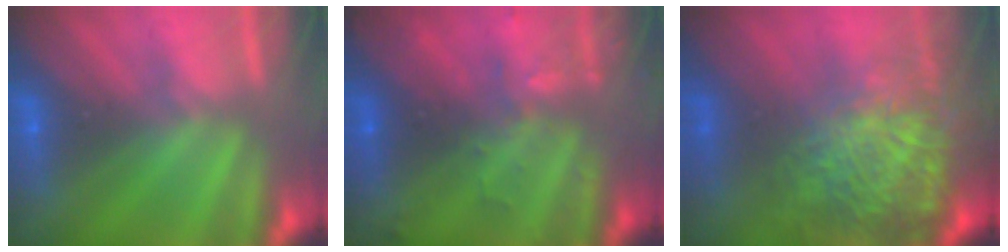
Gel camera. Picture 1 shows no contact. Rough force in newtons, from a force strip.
{"total": 3.0}
{"total": 11.4}